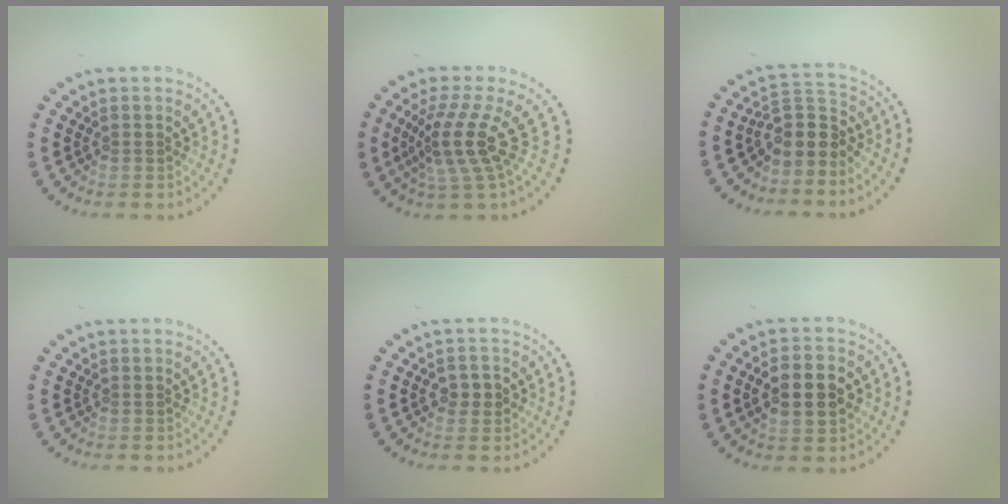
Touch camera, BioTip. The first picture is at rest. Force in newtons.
{"total": 4.1, "press": 2.9, "slide": 3.0}
{"total": 3.5, "press": 2.6, "slide": 2.3}
{"total": 0.0}
{"total": 1.8, "press": 1.8, "slide": 0.2}
{"total": 5.2, "press": 5.2, "slide": 0.3}